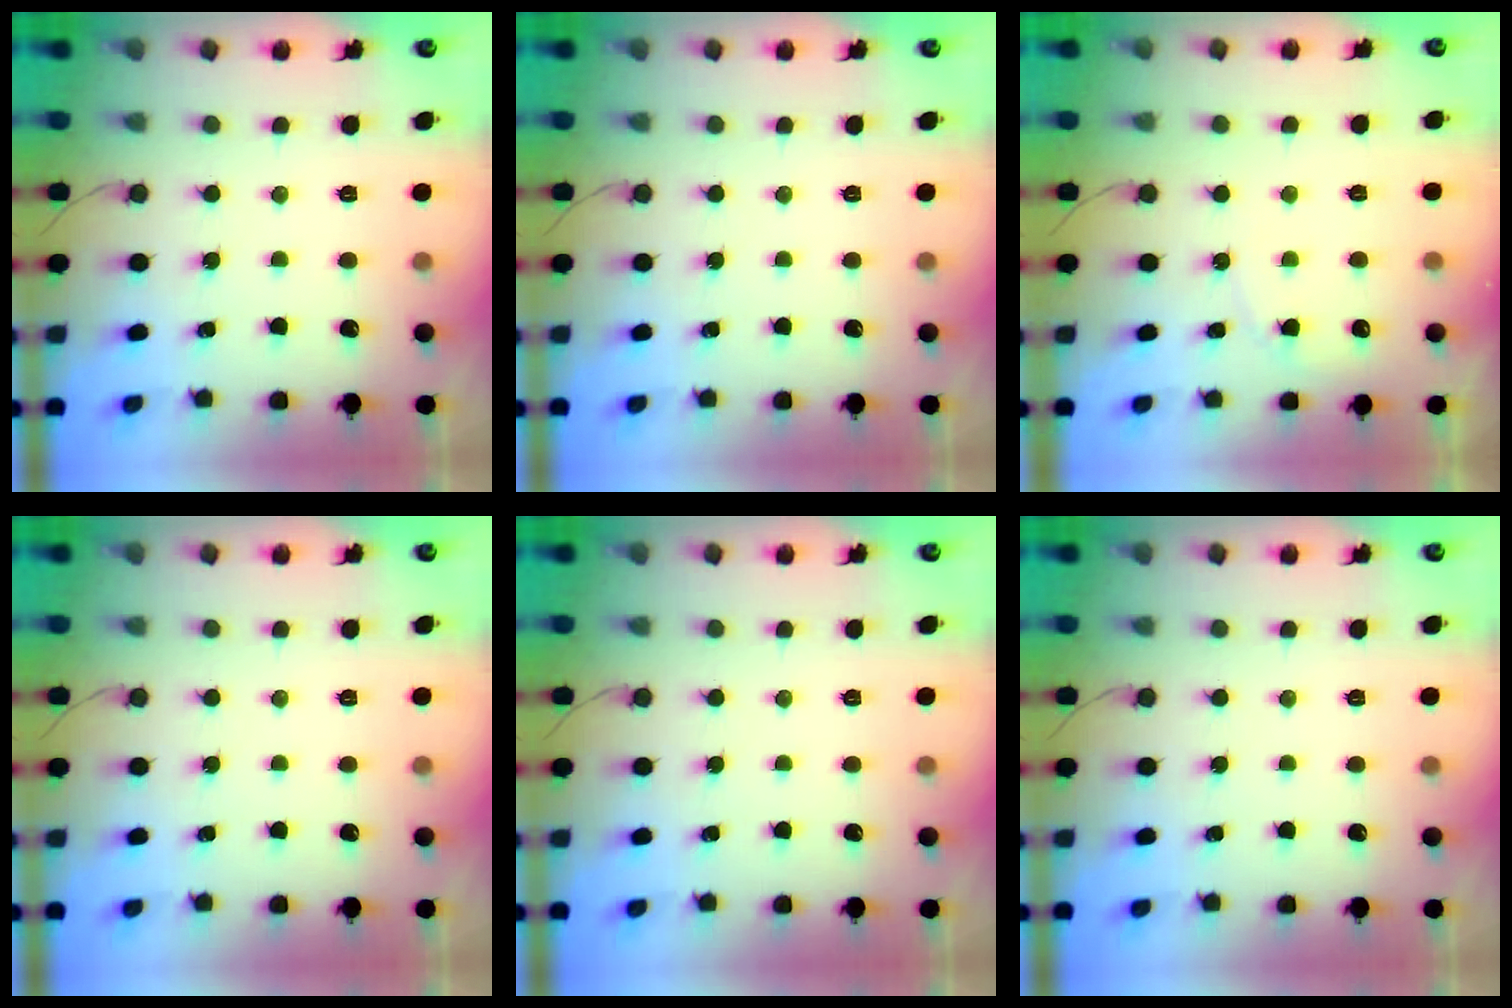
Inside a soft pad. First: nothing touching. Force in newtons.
{"total": 0.0}
{"total": 5.1, "press": 5.1, "slide": 0.3}
{"total": 0.0}
{"total": 0.0}
{"total": 0.0}